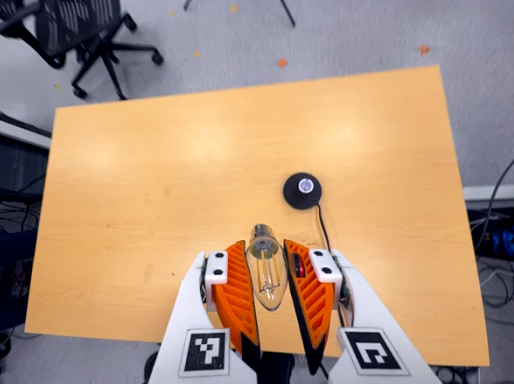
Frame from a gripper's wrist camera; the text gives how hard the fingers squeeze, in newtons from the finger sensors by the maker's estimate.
{"total": 12.5, "left": 13.8, "right": 11.1}